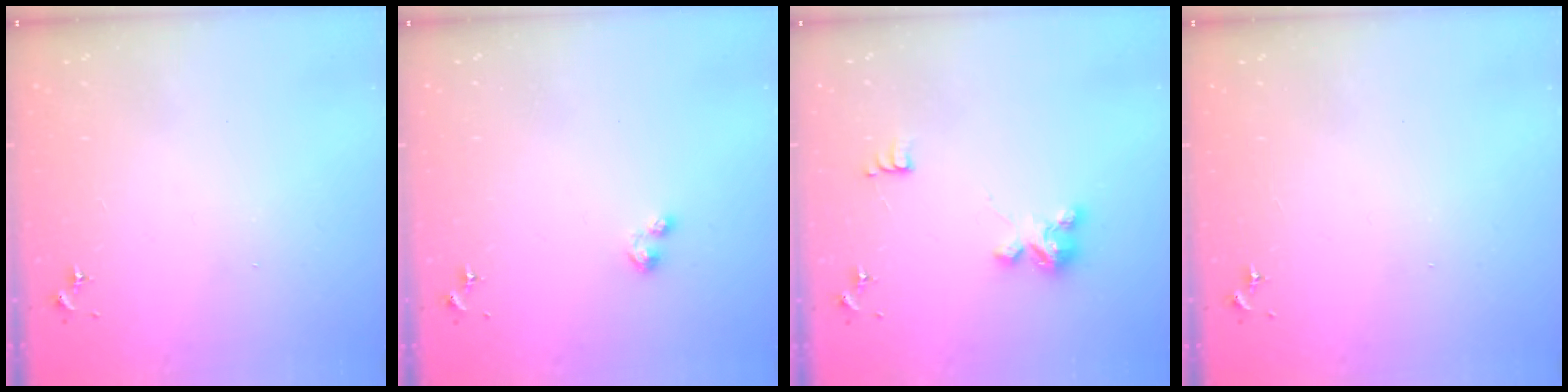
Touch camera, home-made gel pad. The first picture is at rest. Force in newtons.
{"total": 3.6, "press": 3.5, "slide": 0.4}
{"total": 6.6, "press": 6.6, "slide": 0.3}
{"total": 0.0}